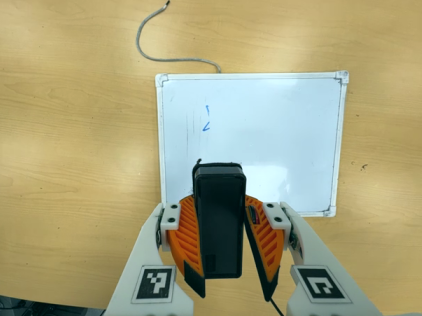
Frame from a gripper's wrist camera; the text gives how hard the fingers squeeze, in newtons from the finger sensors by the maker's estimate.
{"total": 9.8, "left": 9.0, "right": 10.6}